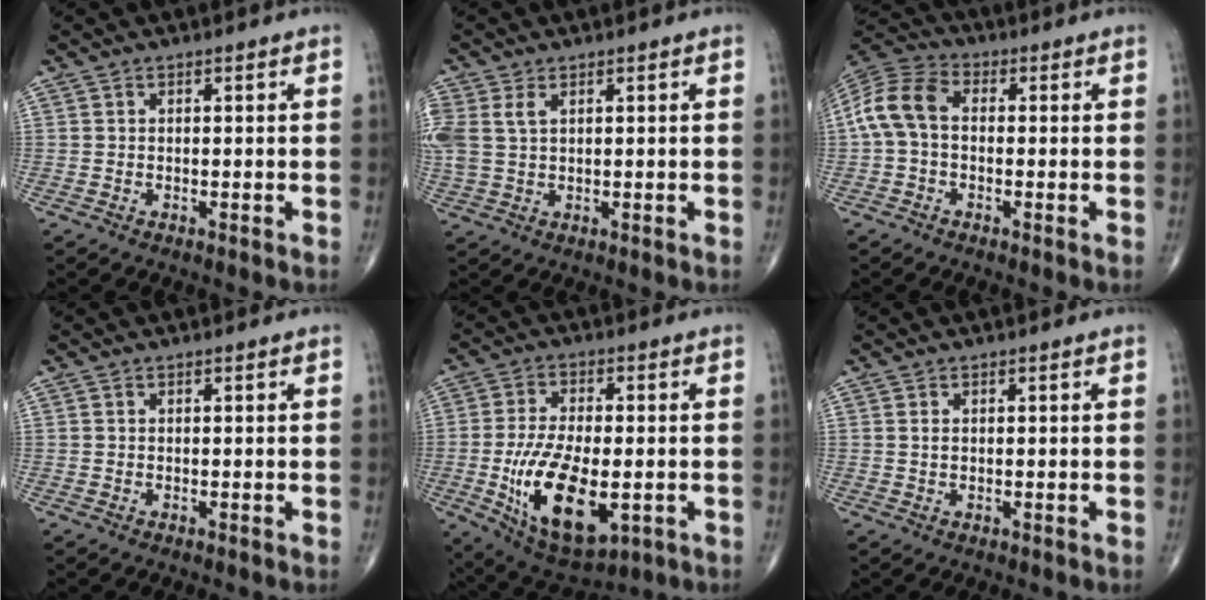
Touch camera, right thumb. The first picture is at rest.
{"total": 5.7, "force": [1.8, 3.5, 4.2], "torque": [-0.120, 0.012, 0.045]}
{"total": 9.8, "force": [-0.1, 6.6, 7.3], "torque": [-0.150, 0.029, -0.014]}
{"total": 0.0}
{"total": 17.0, "force": [-3.8, 8.1, 14.5], "torque": [-0.255, -0.009, -0.047]}
{"total": 0.9, "force": [0.1, 0.5, 0.7], "torque": [-0.013, -0.001, 0.003]}